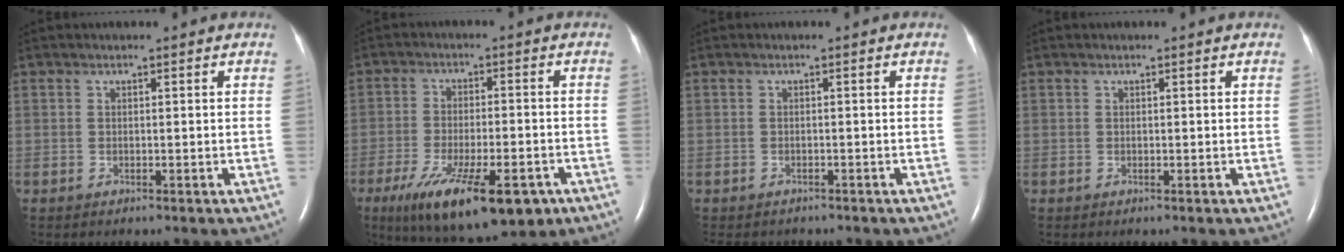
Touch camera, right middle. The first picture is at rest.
{"total": 16.7, "force": [-9.7, 5.4, 12.5], "torque": [-0.199, -0.027, -0.148]}
{"total": 4.5, "force": [-3.9, 1.9, 1.3], "torque": [-0.017, -0.002, -0.047]}
{"total": 0.0}